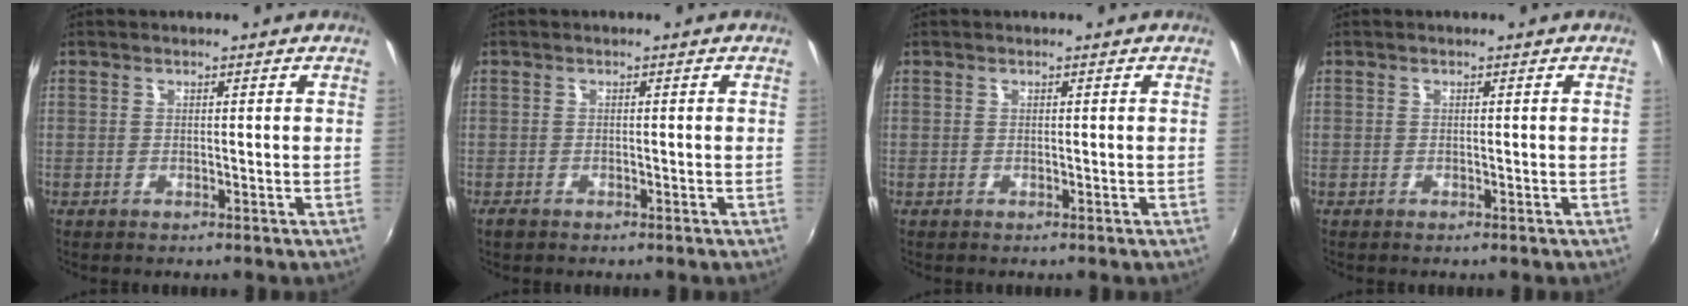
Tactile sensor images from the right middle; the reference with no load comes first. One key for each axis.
{"total": 1.2, "fx": -0.9, "fy": 0.5, "fz": 0.6, "tx": -0.015, "ty": -0.003, "tz": -0.017}
{"total": 0.0}
{"total": 0.0}